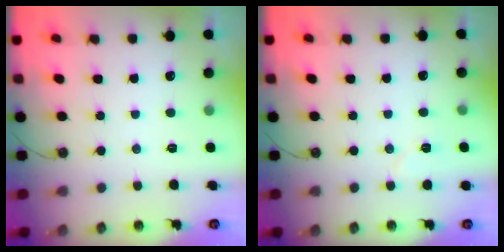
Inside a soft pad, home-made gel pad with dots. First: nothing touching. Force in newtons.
{"total": 4.8, "press": 4.7, "slide": 1.2}